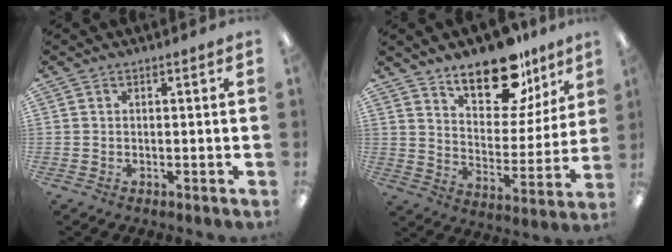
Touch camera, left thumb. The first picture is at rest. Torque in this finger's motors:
{"motor_torque": [0.94, 0.95, 1.41, -1.36, 0.10]}